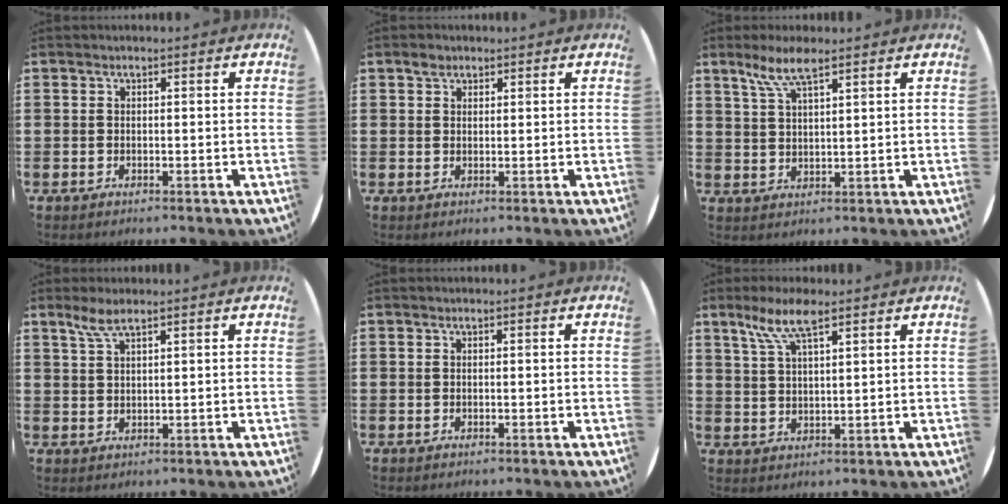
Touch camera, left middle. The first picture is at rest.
{"total": 1.4, "force": [1.1, 0.8, 0.3], "torque": [0.002, 0.003, 0.019]}
{"total": 5.5, "force": [3.9, 1.2, 3.7], "torque": [-0.080, 0.004, 0.068]}
{"total": 3.9, "force": [2.8, 0.7, 2.6], "torque": [-0.057, 0.005, 0.049]}
{"total": 0.0}
{"total": 6.5, "force": [4.4, 1.5, 4.5], "torque": [-0.098, 0.004, 0.077]}